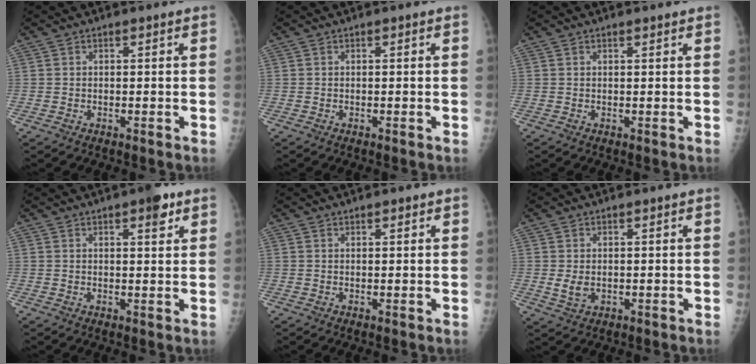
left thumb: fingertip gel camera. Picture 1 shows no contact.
{"total": 0.0}
{"total": 0.7, "force": [0.6, 0.1, 0.3], "torque": [-0.006, -0.002, 0.011]}
{"total": 4.4, "force": [2.5, 1.4, 3.2], "torque": [-0.034, -0.010, 0.030]}
{"total": 1.1, "force": [0.9, 0.4, 0.5], "torque": [-0.005, -0.004, 0.012]}
{"total": 2.6, "force": [0.3, 1.7, 2.0], "torque": [-0.034, -0.008, 0.013]}